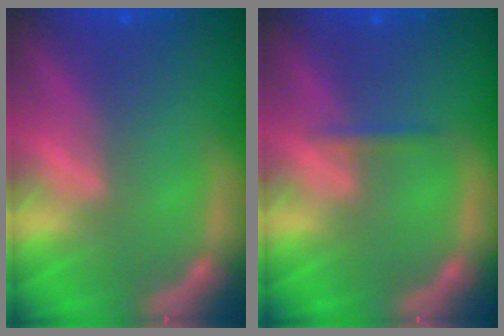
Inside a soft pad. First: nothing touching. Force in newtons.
{"total": 0.9}